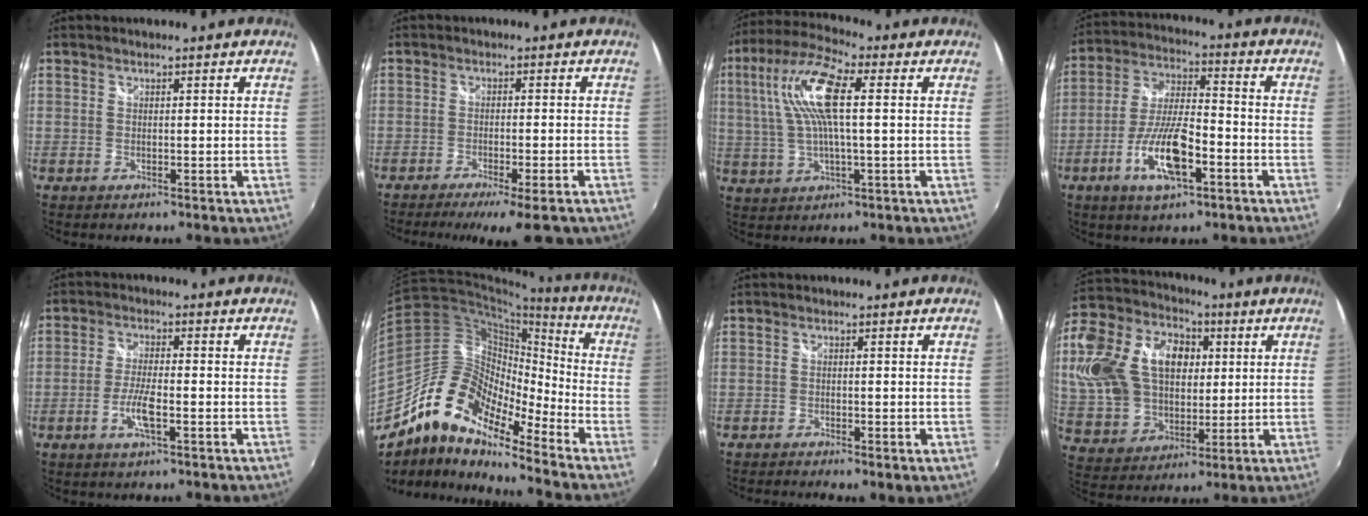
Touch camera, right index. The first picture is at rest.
{"total": 9.8, "force": [-7.5, 1.3, 6.1], "torque": [-0.123, -0.032, -0.115]}
{"total": 13.4, "force": [2.7, 3.4, 12.6], "torque": [-0.247, 0.018, 0.047]}
{"total": 12.9, "force": [-5.6, 3.9, 10.9], "torque": [-0.228, -0.006, -0.104]}
{"total": 5.2, "force": [-2.1, 1.0, 4.7], "torque": [-0.100, -0.003, -0.042]}
{"total": 15.1, "force": [-10.9, 5.3, 8.9], "torque": [-0.149, 0.011, -0.226]}
{"total": 2.6, "force": [-1.6, 0.5, 1.9], "torque": [-0.035, -0.011, -0.025]}
{"total": 24.9, "force": [5.0, 18.1, 16.4], "torque": [-0.382, 0.052, 0.103]}